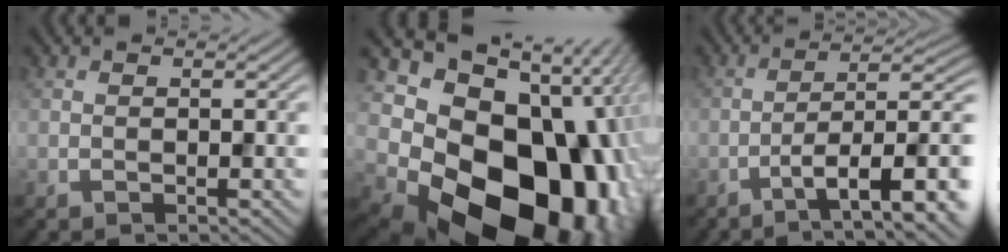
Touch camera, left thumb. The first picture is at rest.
{"total": 22.2, "force": [-4.5, 16.3, 14.4], "torque": [-0.262, -0.065, -0.052]}
{"total": 9.8, "force": [-4.4, 2.9, 8.2], "torque": [-0.135, -0.005, -0.068]}